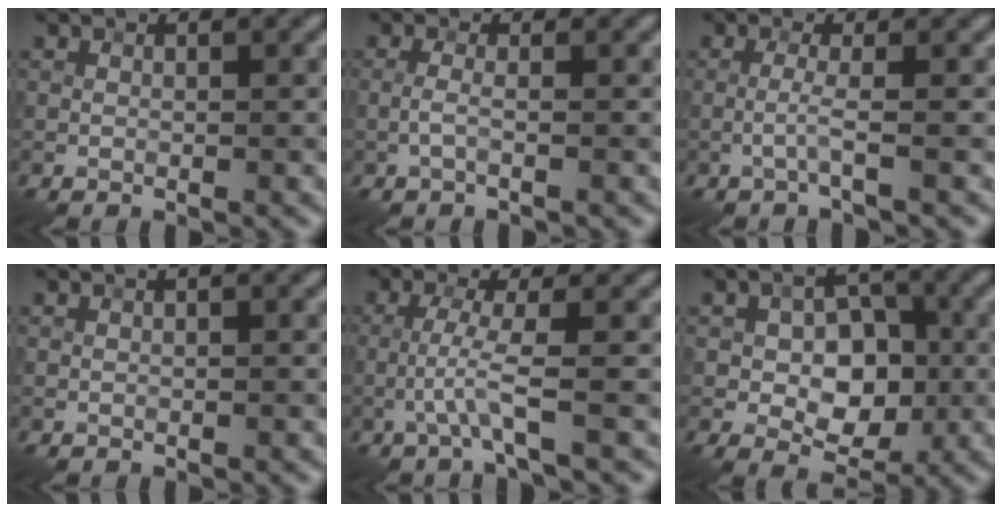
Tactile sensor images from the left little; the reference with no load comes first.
{"total": 1.2, "force": [-0.4, 0.1, 1.1], "torque": [-0.025, 0.004, -0.013]}
{"total": 1.6, "force": [-0.7, -0.2, 1.4], "torque": [-0.030, 0.007, -0.020]}
{"total": 0.6, "force": [0.2, 0.1, 0.5], "torque": [-0.007, 0.004, 0.004]}
{"total": 2.6, "force": [-1.0, -0.2, 2.4], "torque": [-0.054, 0.008, -0.025]}
{"total": 6.6, "force": [-0.4, 4.4, 4.9], "torque": [-0.077, -0.003, -0.009]}